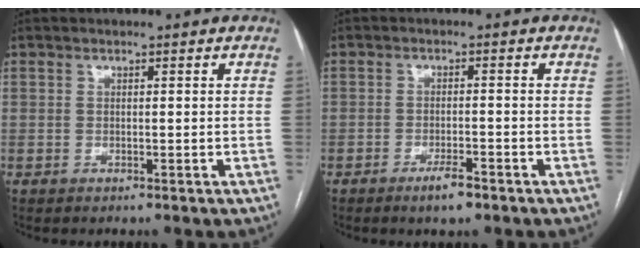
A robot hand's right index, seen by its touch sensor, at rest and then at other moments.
{"total": 3.4, "force": [-2.3, 0.8, 2.3], "torque": [-0.041, 0.000, -0.038]}